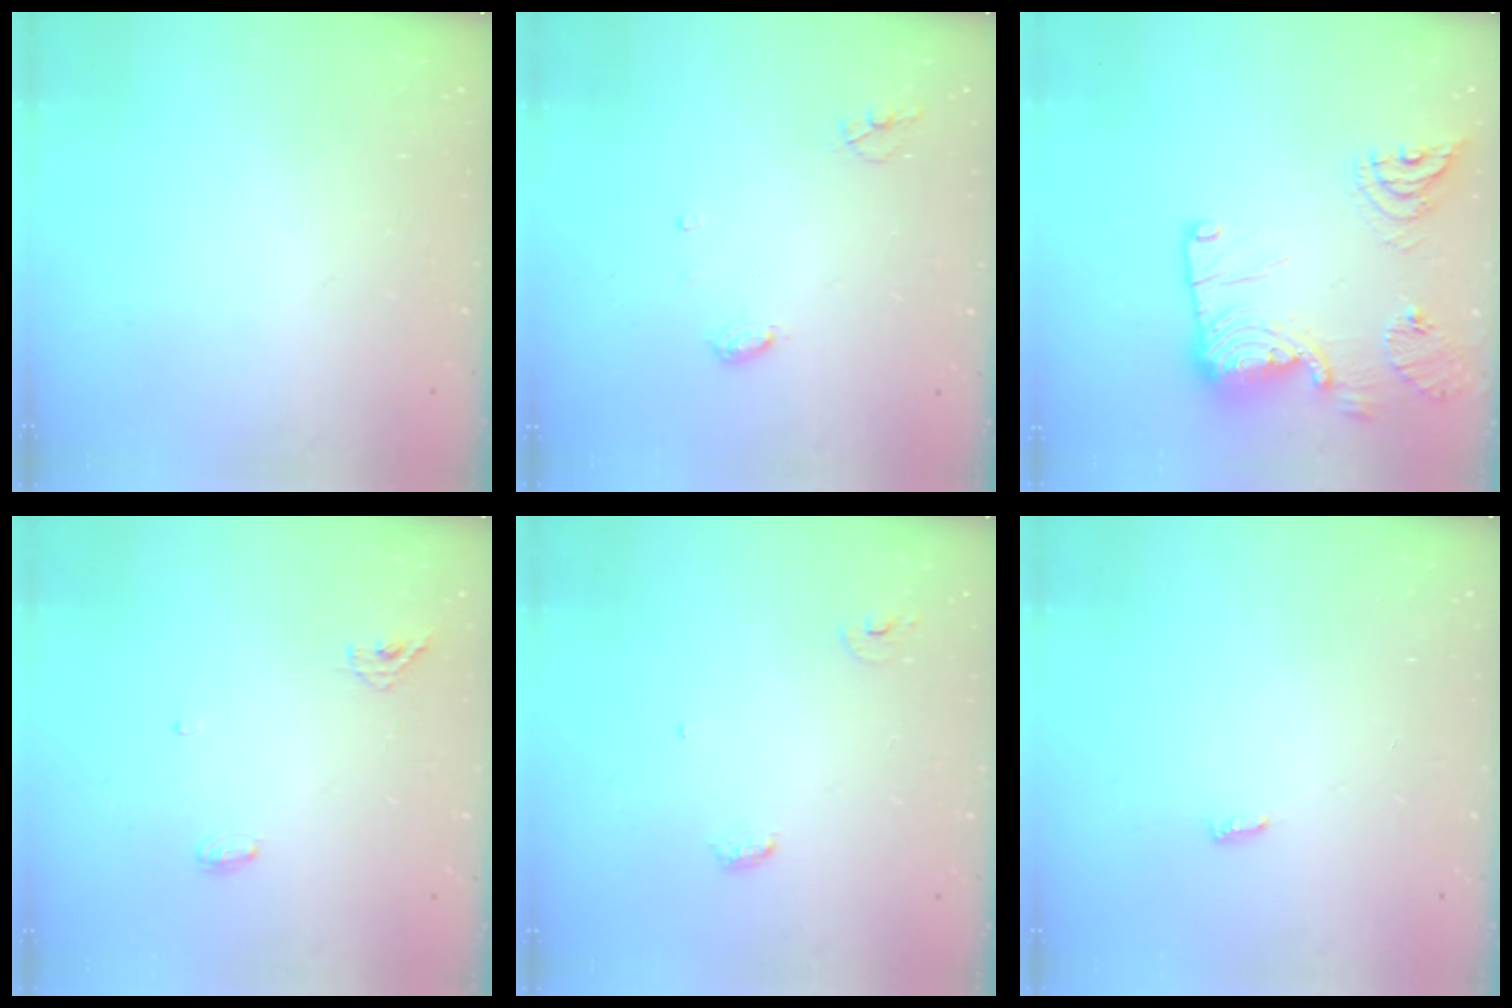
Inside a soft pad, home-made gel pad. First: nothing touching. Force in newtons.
{"total": 4.7, "press": 4.6, "slide": 0.5}
{"total": 19.2, "press": 19.2, "slide": 1.1}
{"total": 5.1, "press": 5.0, "slide": 1.1}
{"total": 3.7, "press": 3.7, "slide": 0.3}
{"total": 2.8, "press": 2.8, "slide": 0.4}